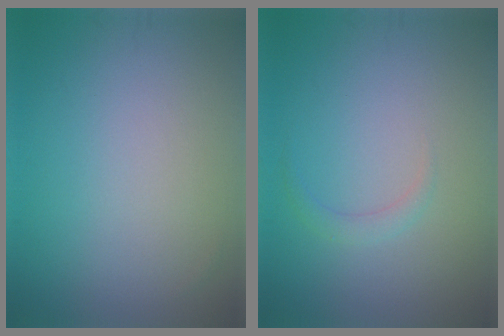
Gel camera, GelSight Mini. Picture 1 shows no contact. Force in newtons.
{"total": 1.1, "press": 1.1, "slide": 0.0}